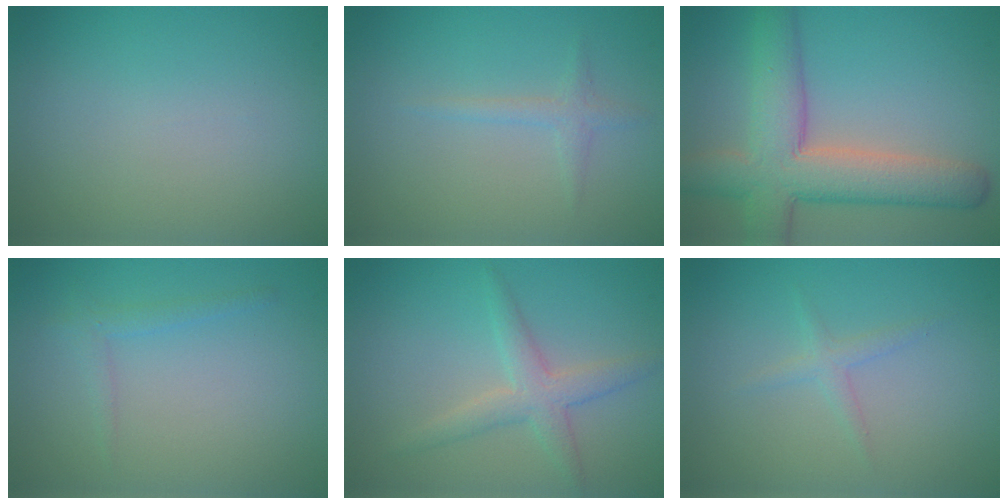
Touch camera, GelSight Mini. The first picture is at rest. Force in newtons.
{"total": 1.3, "press": 1.2, "slide": 0.0}
{"total": 8.4, "press": 8.4, "slide": 0.6}
{"total": 1.2, "press": 1.2, "slide": 0.1}
{"total": 3.0, "press": 3.0, "slide": 0.1}
{"total": 1.3, "press": 1.3, "slide": 0.0}